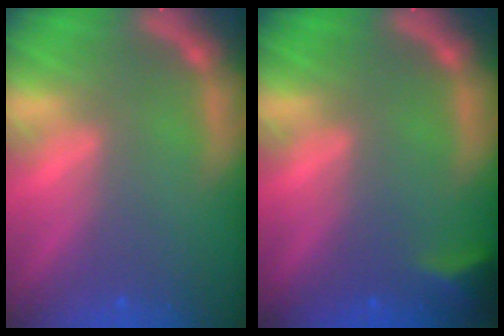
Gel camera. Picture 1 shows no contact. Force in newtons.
{"total": 2.4}